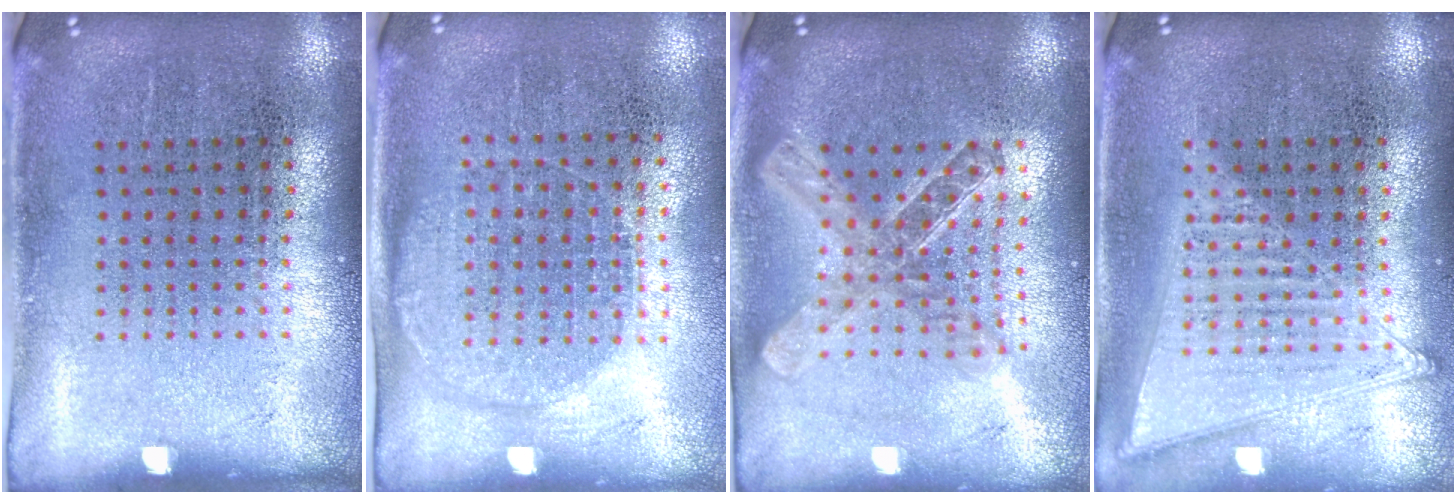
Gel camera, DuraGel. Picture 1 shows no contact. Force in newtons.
{"total": 1.4, "press": 1.2, "slide": 0.6}
{"total": 2.1, "press": 1.7, "slide": 1.2}
{"total": 1.2, "press": 1.2, "slide": 0.2}